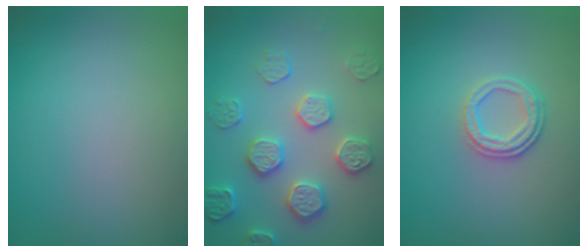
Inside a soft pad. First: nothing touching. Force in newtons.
{"total": 4.6, "press": 4.2, "slide": 1.7}
{"total": 2.6, "press": 2.3, "slide": 1.3}